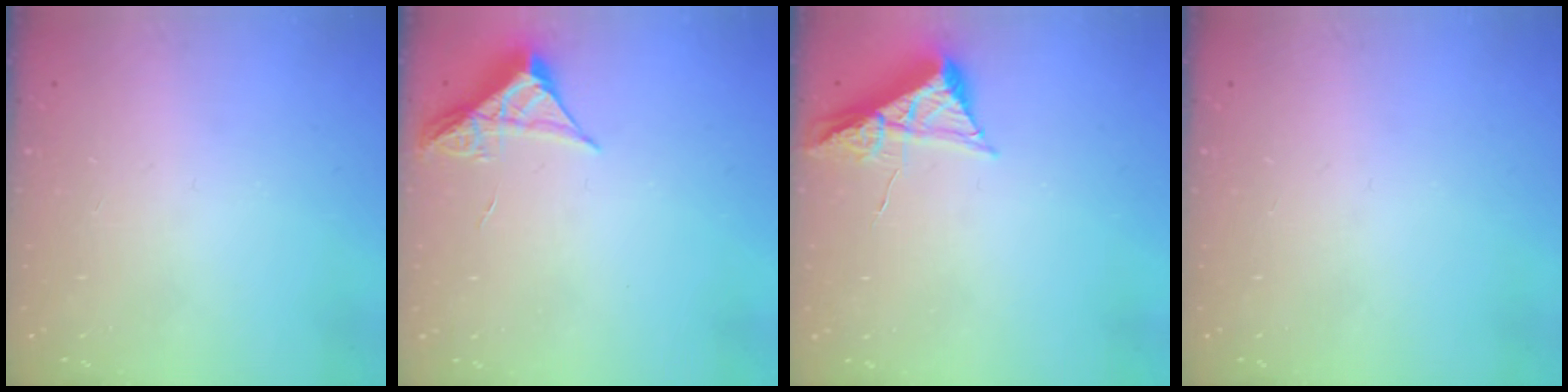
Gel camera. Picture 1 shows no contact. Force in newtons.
{"total": 5.2, "press": 5.1, "slide": 0.3}
{"total": 7.9, "press": 7.9, "slide": 0.8}
{"total": 0.0}